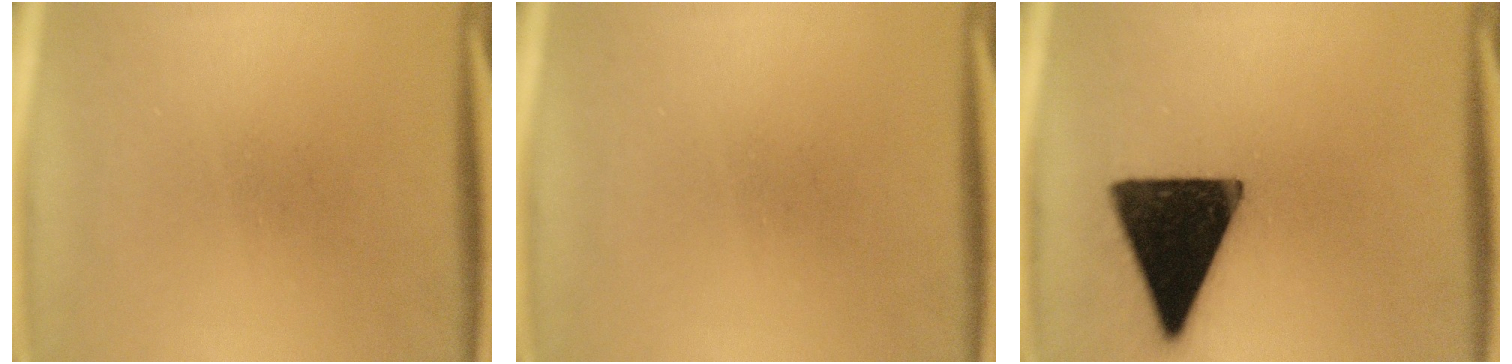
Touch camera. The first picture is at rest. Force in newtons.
{"total": 0.0}
{"total": 17.2}